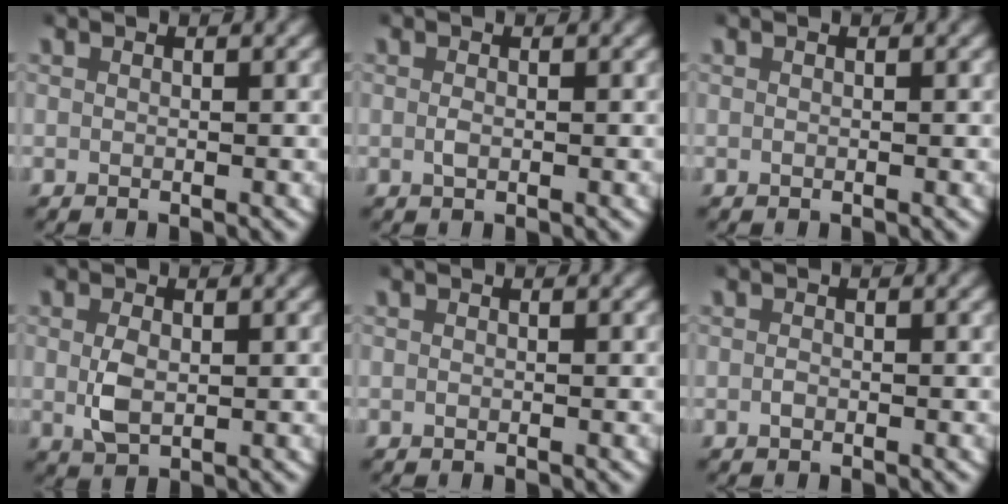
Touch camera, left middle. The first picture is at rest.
{"total": 0.7, "force": [-0.1, 0.4, 0.6], "torque": [-0.017, -0.004, 0.001]}
{"total": 0.0}
{"total": 2.6, "force": [0.1, 1.5, 2.1], "torque": [-0.052, -0.010, 0.009]}
{"total": 0.0}
{"total": 0.5, "force": [-0.3, 0.3, 0.3], "torque": [-0.012, -0.003, -0.003]}